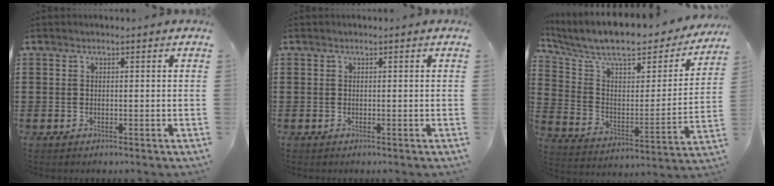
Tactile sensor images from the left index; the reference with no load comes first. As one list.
[{"total": 0.0}, {"total": 9.3, "force": [7.7, 2.3, 4.6], "torque": [-0.116, -0.055, 0.129]}]